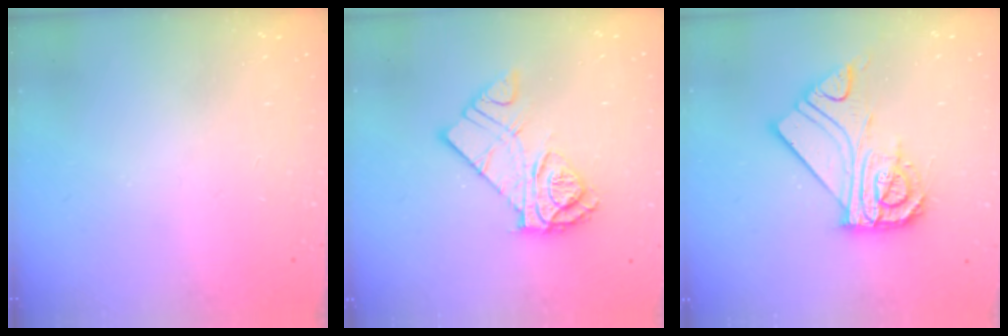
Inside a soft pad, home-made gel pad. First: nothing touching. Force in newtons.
{"total": 12.9, "press": 12.9, "slide": 0.7}
{"total": 13.6, "press": 13.6, "slide": 0.7}